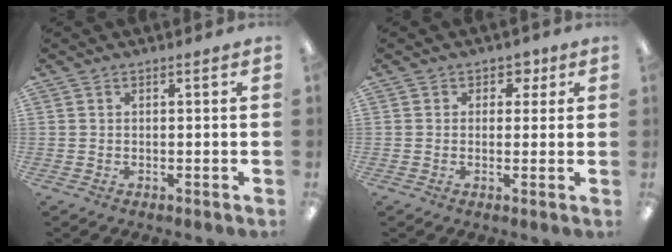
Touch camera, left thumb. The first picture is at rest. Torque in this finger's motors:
{"motor_torque": [0.17, 0.15, -0.44, 0.31, -0.04]}